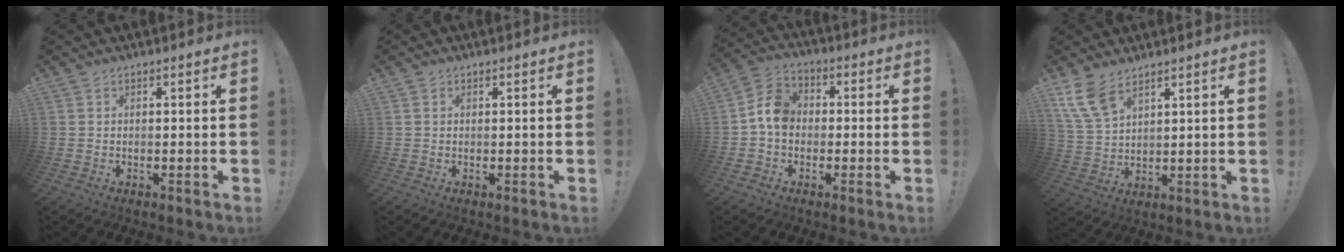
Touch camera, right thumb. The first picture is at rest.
{"total": 0.0}
{"total": 8.5, "force": [-0.4, 6.7, 5.2], "torque": [-0.090, 0.022, -0.001]}
{"total": 8.8, "force": [6.1, 4.0, 4.9], "torque": [-0.100, -0.023, 0.124]}